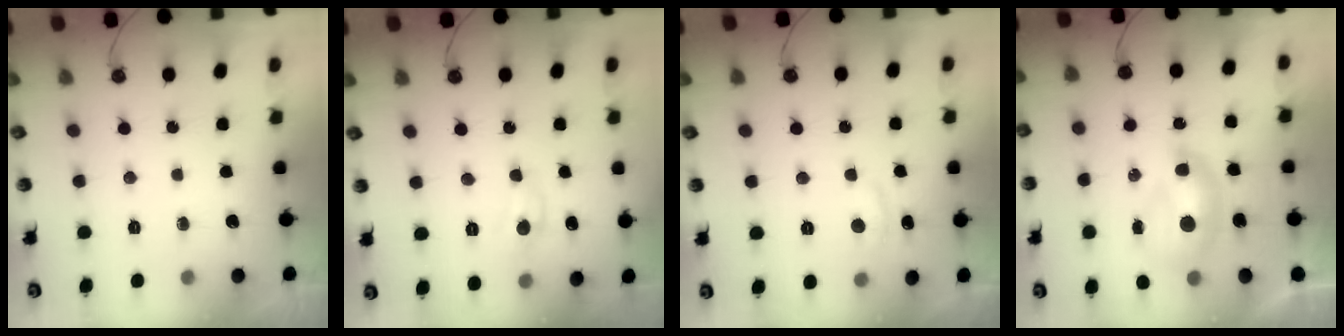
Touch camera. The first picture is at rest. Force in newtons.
{"total": 2.4, "press": 2.4, "slide": 0.3}
{"total": 1.2, "press": 0.8, "slide": 0.9}
{"total": 2.4, "press": 2.3, "slide": 0.6}